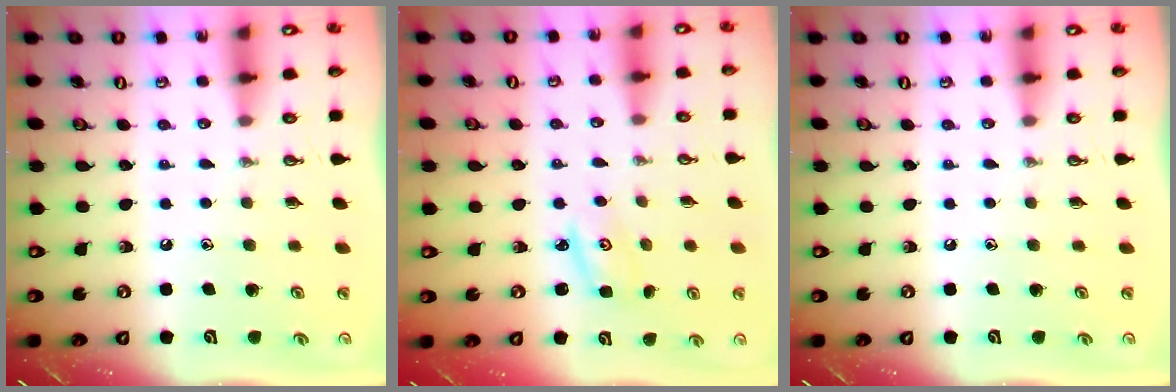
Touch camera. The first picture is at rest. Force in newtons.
{"total": 2.1, "press": 2.1, "slide": 0.2}
{"total": 0.0}